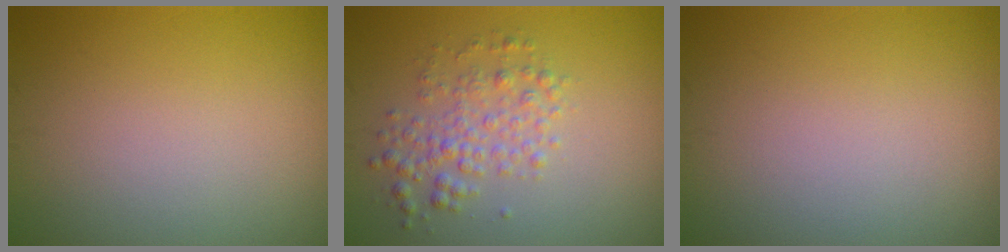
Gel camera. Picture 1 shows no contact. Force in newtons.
{"total": 2.9, "press": 2.9, "slide": 0.1}
{"total": 0.0}